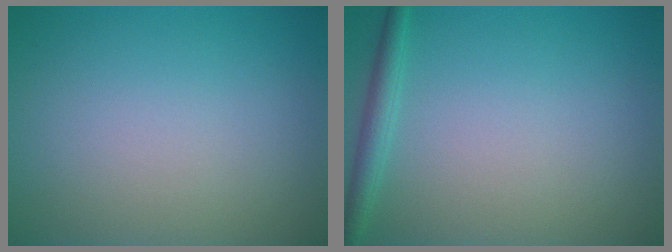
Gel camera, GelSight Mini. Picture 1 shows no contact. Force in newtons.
{"total": 1.8, "press": 1.8, "slide": 0.1}